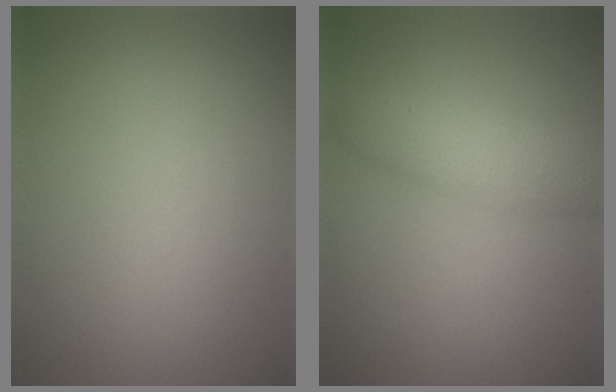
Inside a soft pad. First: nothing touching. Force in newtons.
{"total": 3.5, "press": 3.5, "slide": 0.1}